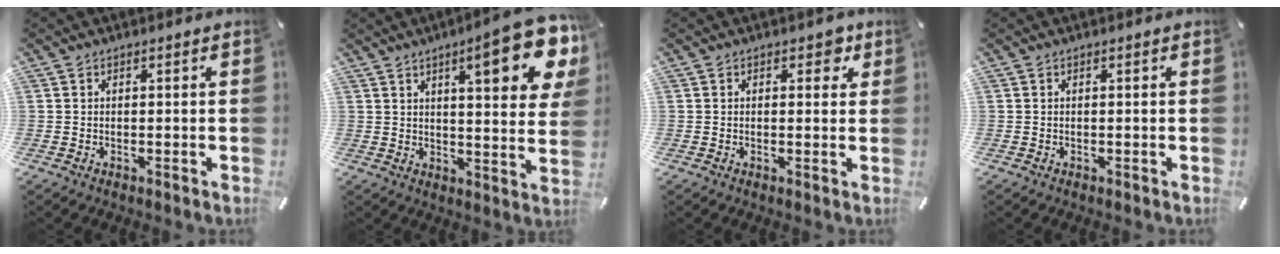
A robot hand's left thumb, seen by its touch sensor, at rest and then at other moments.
{"total": 17.5, "force": [8.7, 4.4, 14.6], "torque": [-0.196, -0.046, 0.127]}
{"total": 3.2, "force": [1.2, 2.0, 2.2], "torque": [-0.016, -0.004, 0.012]}
{"total": 0.0}